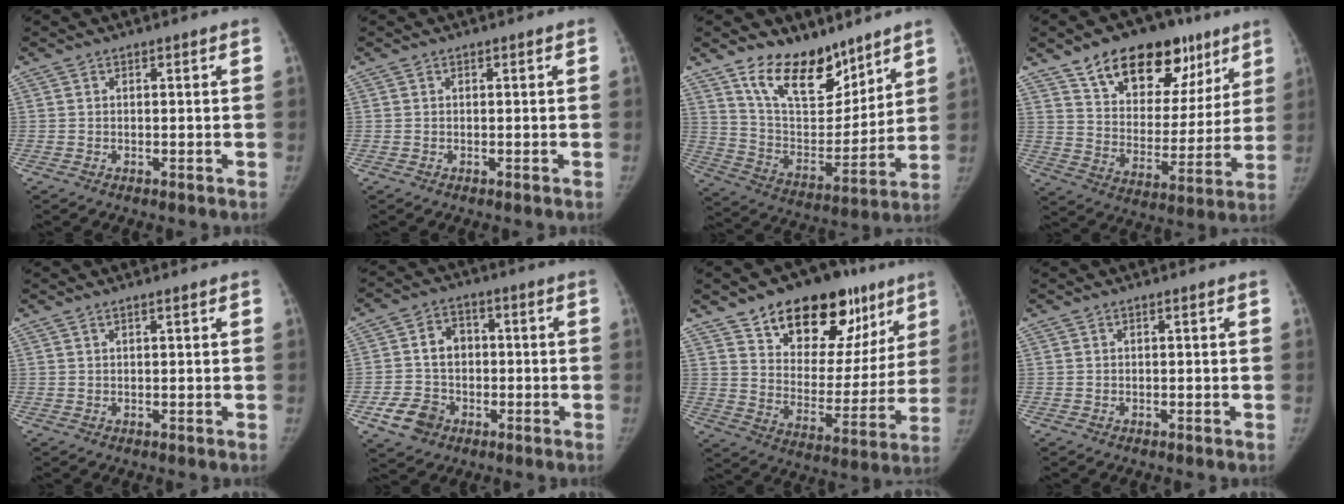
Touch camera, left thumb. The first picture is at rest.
{"total": 0.0}
{"total": 17.4, "force": [12.3, 8.7, 8.7], "torque": [-0.090, -0.079, 0.223]}
{"total": 22.6, "force": [13.6, 12.9, 12.7], "torque": [-0.140, -0.031, 0.215]}
{"total": 0.8, "force": [0.6, 0.1, 0.4], "torque": [-0.010, 0.000, 0.013]}
{"total": 10.1, "force": [-3.4, 8.6, 4.1], "torque": [-0.048, 0.023, -0.059]}
{"total": 24.4, "force": [14.7, 13.6, 13.9], "torque": [-0.149, -0.042, 0.226]}
{"total": 0.0}